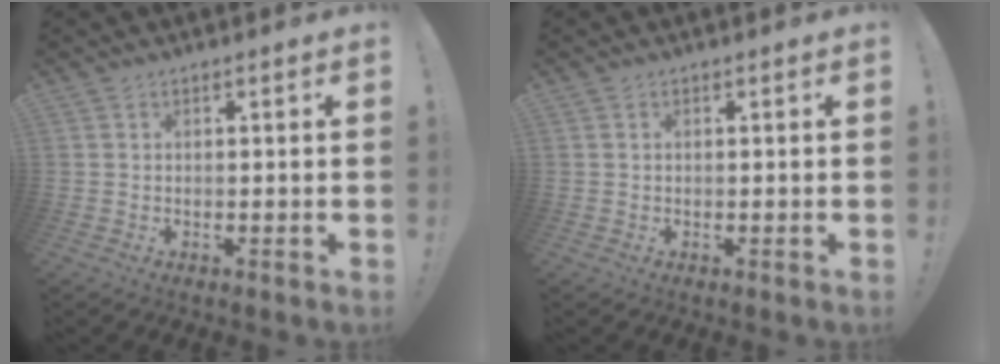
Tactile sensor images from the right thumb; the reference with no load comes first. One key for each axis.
{"total": 0.0}